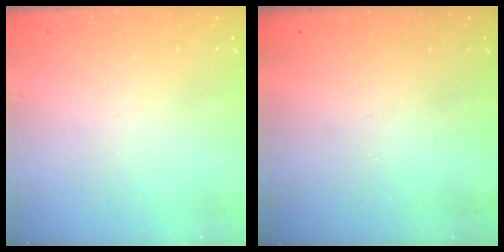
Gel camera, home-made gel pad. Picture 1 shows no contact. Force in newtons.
{"total": 0.0}